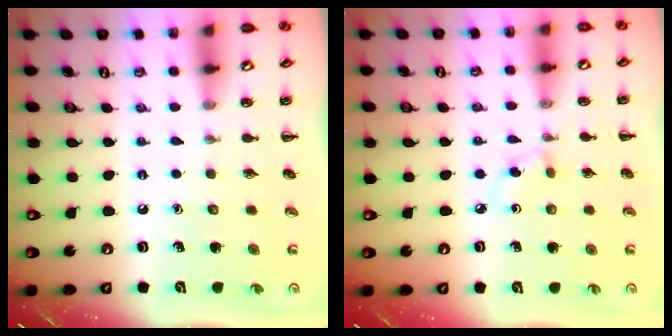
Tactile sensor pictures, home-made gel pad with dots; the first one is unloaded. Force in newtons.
{"total": 2.9, "press": 2.6, "slide": 1.2}